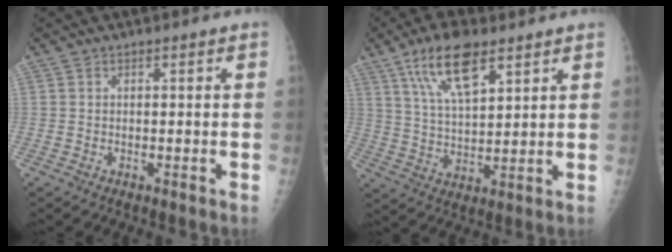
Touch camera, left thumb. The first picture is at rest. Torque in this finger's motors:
{"motor_torque": [0.22, 0.30, 1.10, -0.56, 0.12]}